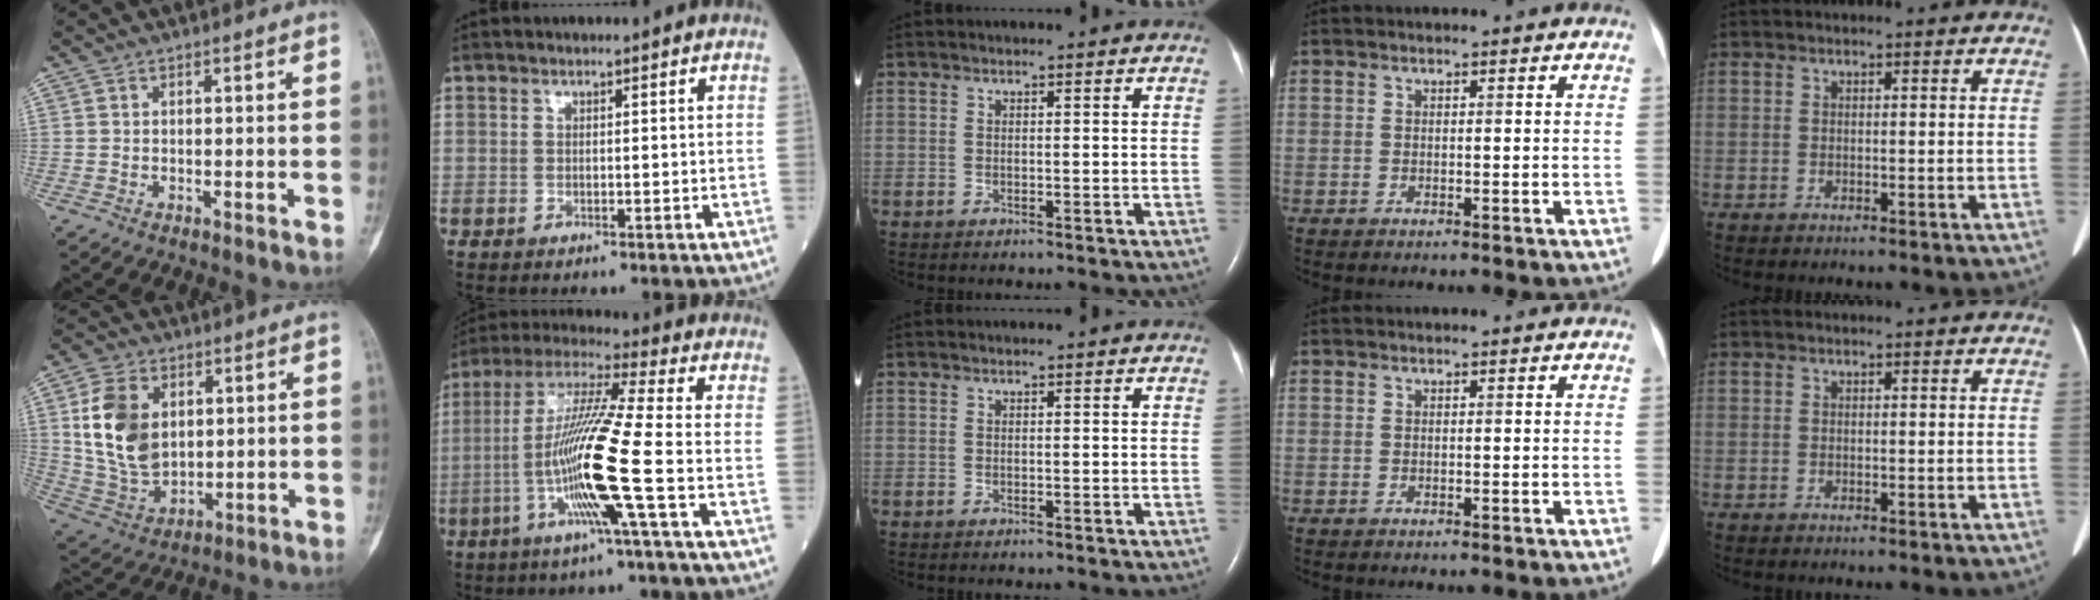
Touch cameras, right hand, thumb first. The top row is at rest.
{"thumb": {"total": 14.5, "force": [3.4, 10.0, 9.9], "torque": [-0.167, -0.014, 0.076]}, "index": {"total": 14.5, "force": [-4.1, -1.6, 13.8], "torque": [-0.278, -0.007, -0.087]}}